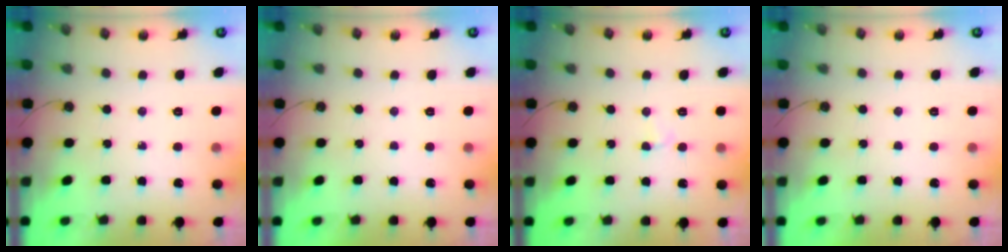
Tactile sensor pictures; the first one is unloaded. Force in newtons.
{"total": 0.0}
{"total": 2.6, "press": 2.6, "slide": 0.2}
{"total": 0.0}